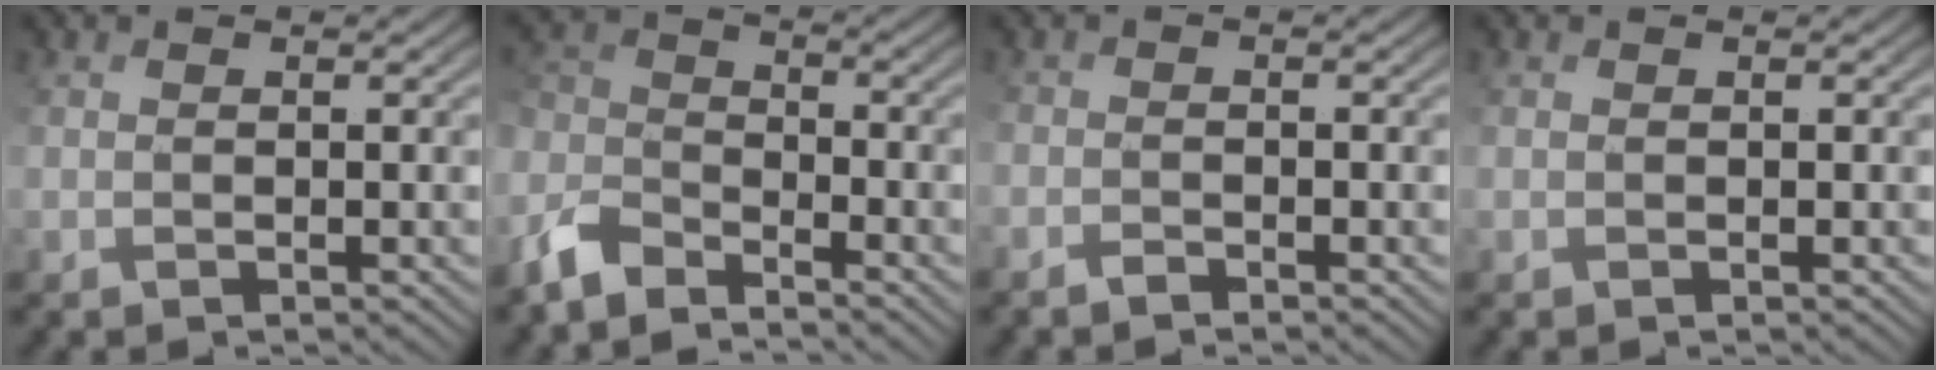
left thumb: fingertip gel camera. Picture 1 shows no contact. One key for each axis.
{"total": 6.9, "fx": -5.8, "fy": 2.5, "fz": 2.9, "tx": -0.075, "ty": -0.006, "tz": -0.141}
{"total": 1.5, "fx": -1.3, "fy": 0.4, "fz": 0.6, "tx": -0.014, "ty": -0.002, "tz": -0.028}
{"total": 0.0}